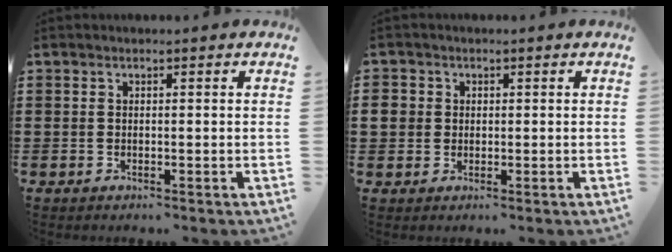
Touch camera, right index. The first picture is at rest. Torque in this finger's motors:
{"motor_torque": [0.38, -0.03, 0.01, 0.03]}